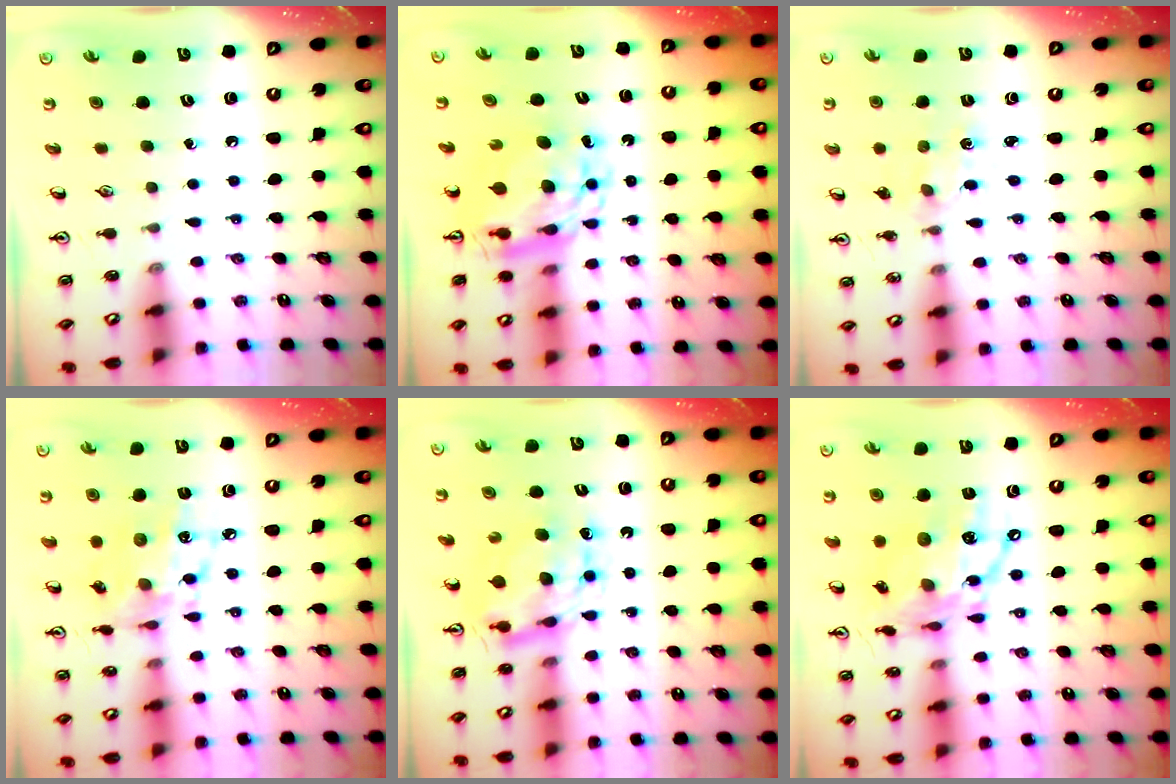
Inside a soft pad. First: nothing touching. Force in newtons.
{"total": 10.8, "press": 10.8, "slide": 1.1}
{"total": 1.9, "press": 1.9, "slide": 0.3}
{"total": 11.7, "press": 11.7, "slide": 0.6}
{"total": 9.1, "press": 9.1, "slide": 0.3}
{"total": 17.9, "press": 17.8, "slide": 1.8}